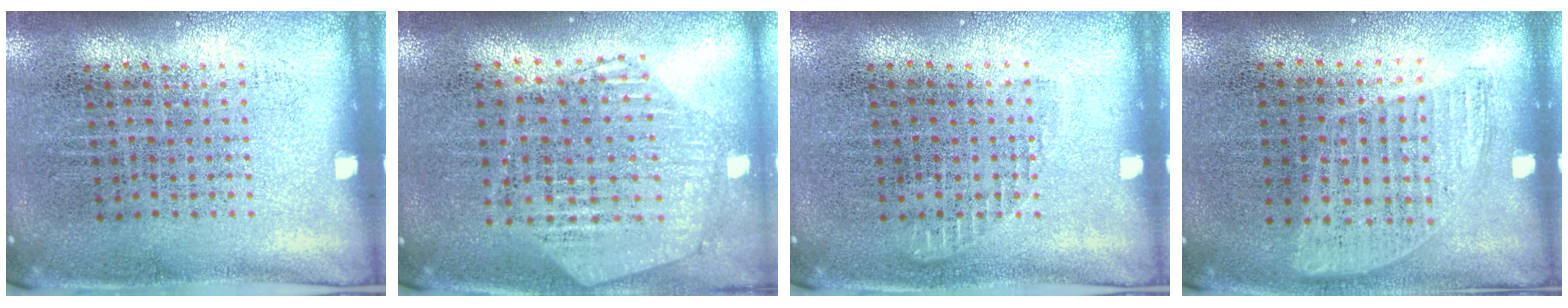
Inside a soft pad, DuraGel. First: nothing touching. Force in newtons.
{"total": 1.1, "press": 1.1, "slide": 0.2}
{"total": 0.5, "press": 0.5, "slide": 0.2}
{"total": 0.9, "press": 0.8, "slide": 0.4}